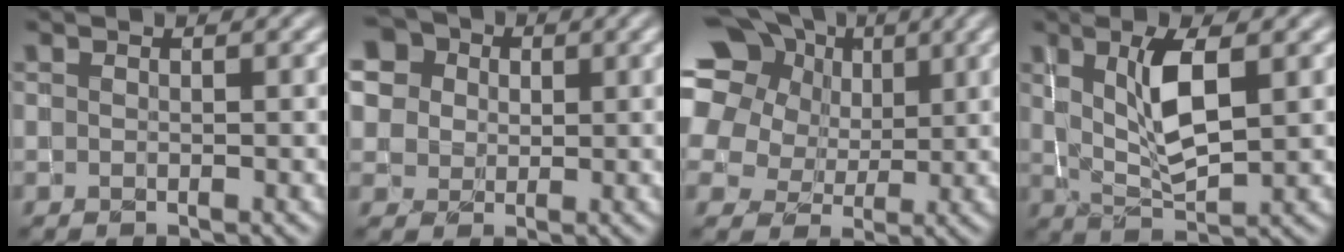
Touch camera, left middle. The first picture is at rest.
{"total": 9.7, "force": [4.2, 7.8, 4.0], "torque": [-0.100, 0.024, 0.063]}
{"total": 18.3, "force": [8.2, 14.0, 8.6], "torque": [-0.221, 0.049, 0.145]}
{"total": 4.8, "force": [1.2, 1.4, 4.4], "torque": [-0.089, -0.006, 0.027]}